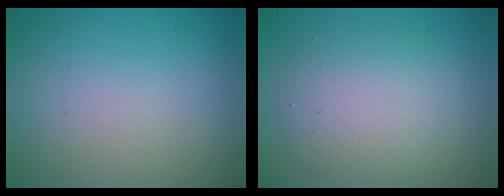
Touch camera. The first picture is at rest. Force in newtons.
{"total": 4.8, "press": 4.8, "slide": 0.5}